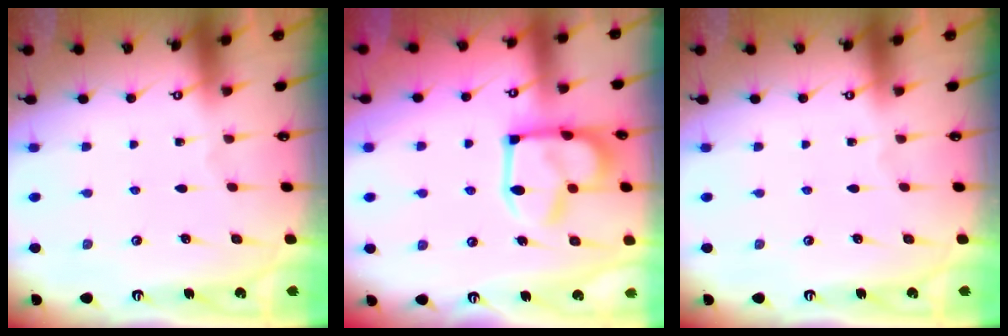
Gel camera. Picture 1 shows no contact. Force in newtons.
{"total": 13.9, "press": 13.9, "slide": 0.8}
{"total": 0.0}